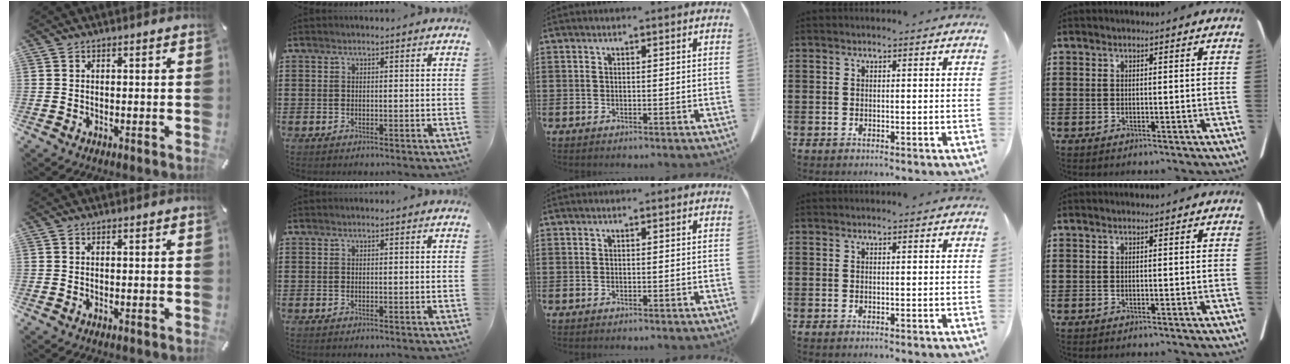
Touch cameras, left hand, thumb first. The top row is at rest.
{}